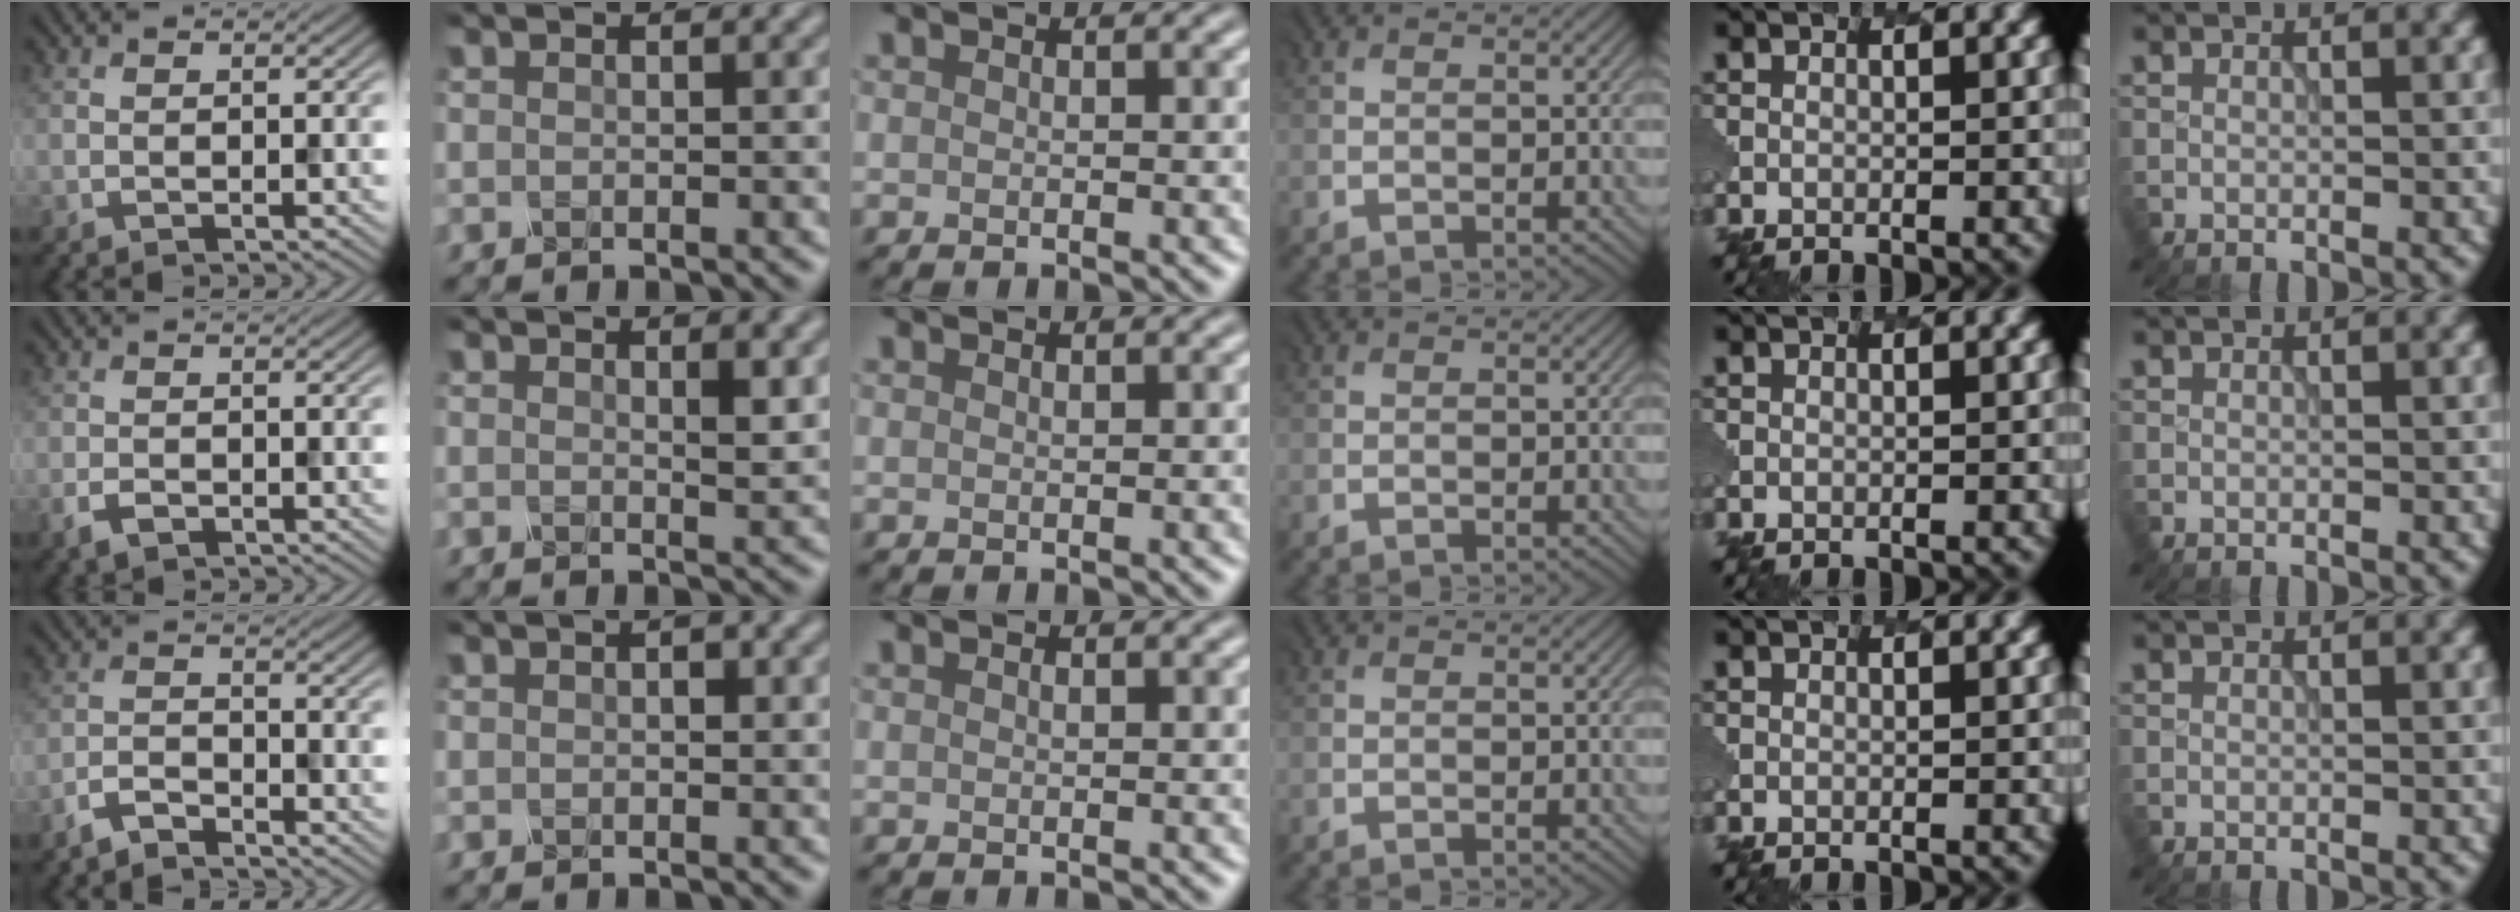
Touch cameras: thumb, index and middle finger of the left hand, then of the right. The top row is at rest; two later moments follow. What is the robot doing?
{"motion": "dispense", "object": "pipette"}